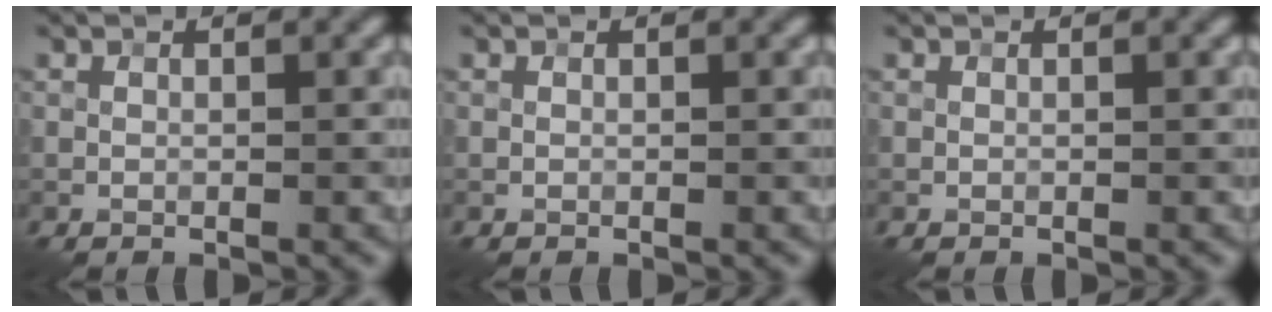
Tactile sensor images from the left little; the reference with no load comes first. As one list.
[{"total": 0.0}, {"total": 0.0}]